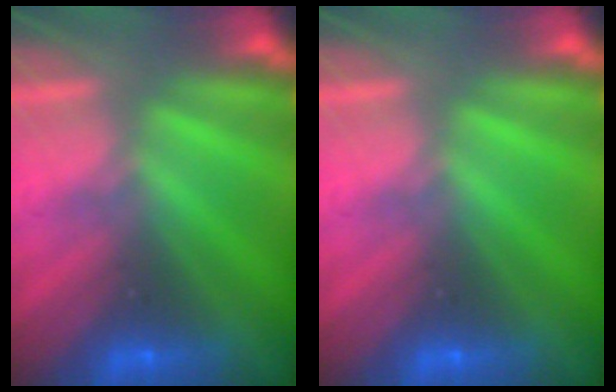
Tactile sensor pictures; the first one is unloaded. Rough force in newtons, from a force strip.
{"total": 0.0}